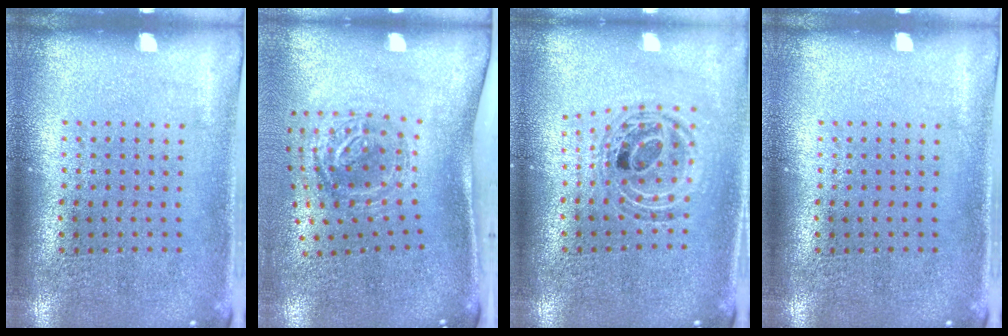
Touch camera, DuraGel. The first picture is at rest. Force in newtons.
{"total": 1.8, "press": 1.2, "slide": 1.3}
{"total": 0.8, "press": 0.8, "slide": 0.2}
{"total": 0.0}